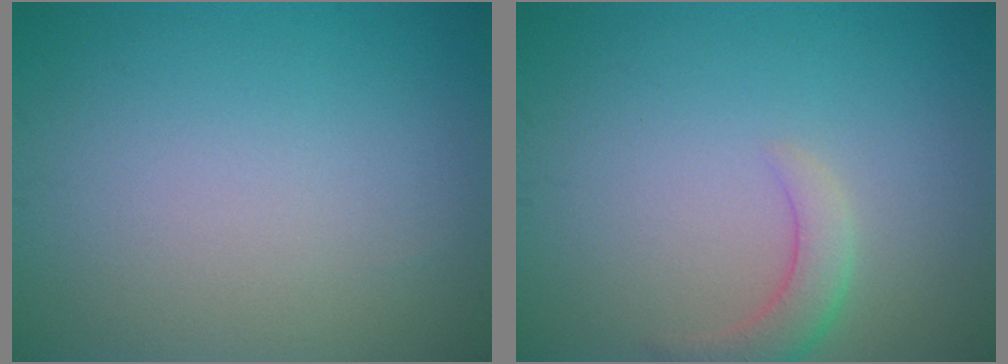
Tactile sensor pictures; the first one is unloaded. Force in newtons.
{"total": 2.4, "press": 2.4, "slide": 0.2}